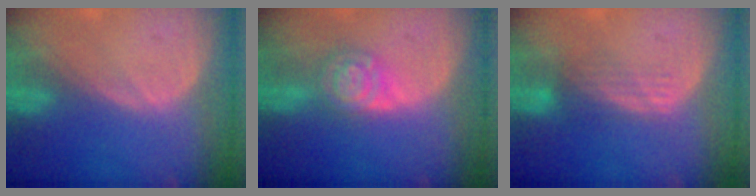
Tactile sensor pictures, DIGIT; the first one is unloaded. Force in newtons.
{"total": 5.5, "press": 5.5, "slide": 0.2}
{"total": 3.5, "press": 2.9, "slide": 1.9}